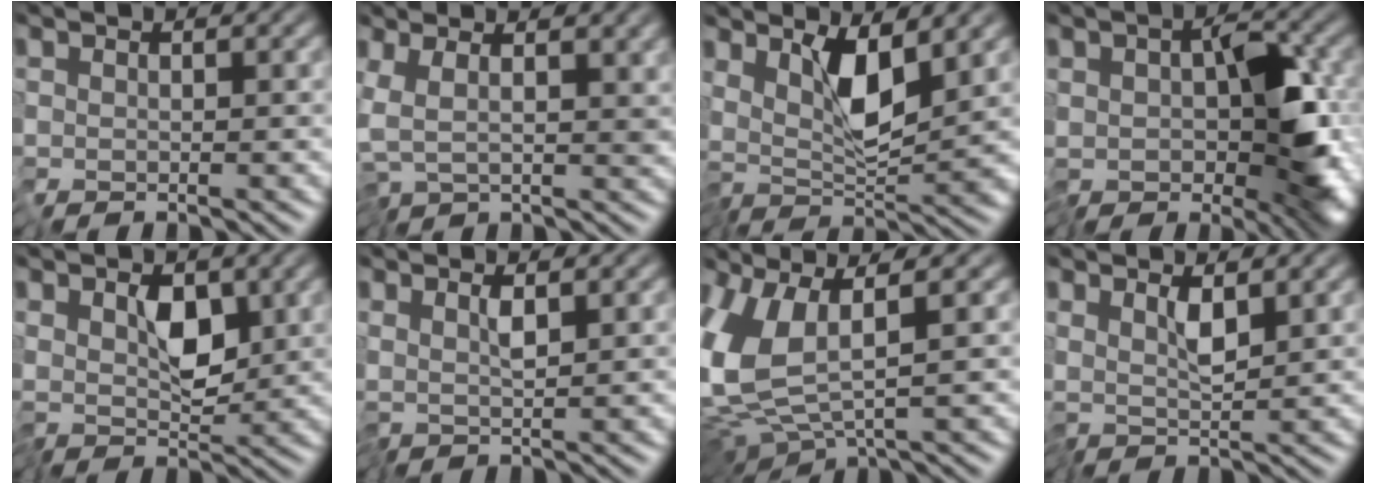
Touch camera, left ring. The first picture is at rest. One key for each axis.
{"total": 4.5, "fx": 2.0, "fy": 1.4, "fz": 3.8, "tx": -0.073, "ty": 0.000, "tz": 0.037}
{"total": 4.7, "fx": 1.7, "fy": 0.8, "fz": 4.3, "tx": -0.076, "ty": -0.017, "tz": 0.032}
{"total": 8.3, "fx": -1.5, "fy": 4.3, "fz": 6.9, "tx": -0.103, "ty": -0.004, "tz": -0.026}
{"total": 3.4, "fx": 0.5, "fy": 1.8, "fz": 2.8, "tx": -0.046, "ty": -0.013, "tz": 0.010}
{"total": 1.4, "fx": 0.4, "fy": -0.5, "fz": 1.2, "tx": -0.021, "ty": -0.002, "tz": 0.012}
{"total": 7.8, "fx": 0.7, "fy": 2.3, "fz": 7.4, "tx": -0.182, "ty": -0.008, "tz": 0.024}
{"total": 1.9, "fx": 0.8, "fy": -0.1, "fz": 1.8, "tx": -0.033, "ty": -0.006, "tz": 0.018}